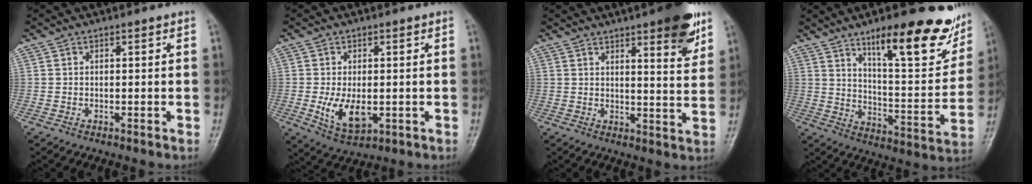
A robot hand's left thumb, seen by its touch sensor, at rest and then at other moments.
{"total": 7.5, "force": [-1.1, 4.1, 6.2], "torque": [-0.105, -0.012, -0.009]}
{"total": 10.7, "force": [6.4, 2.2, 8.3], "torque": [-0.090, -0.034, 0.081]}
{"total": 21.1, "force": [13.1, 6.0, 15.4], "torque": [-0.171, -0.069, 0.198]}